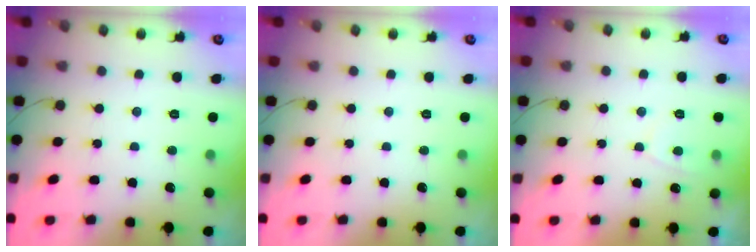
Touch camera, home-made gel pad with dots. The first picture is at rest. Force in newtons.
{"total": 0.0}
{"total": 2.0, "press": 1.9, "slide": 0.6}